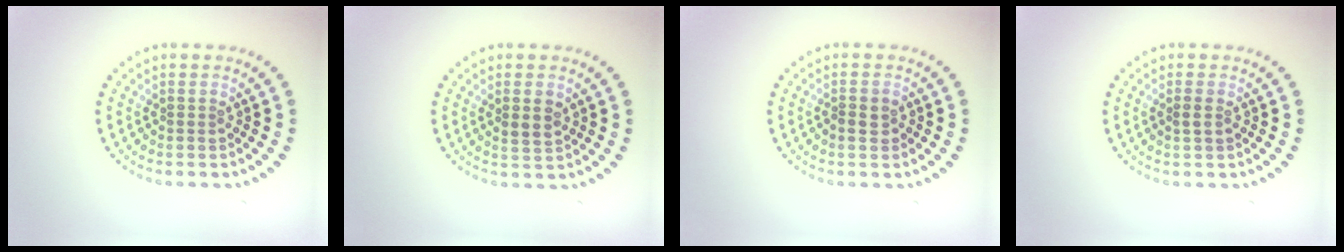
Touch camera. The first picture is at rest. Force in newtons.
{"total": 1.9, "press": 1.8, "slide": 0.3}
{"total": 1.5, "press": 1.4, "slide": 0.3}
{"total": 1.1, "press": 1.1, "slide": 0.2}